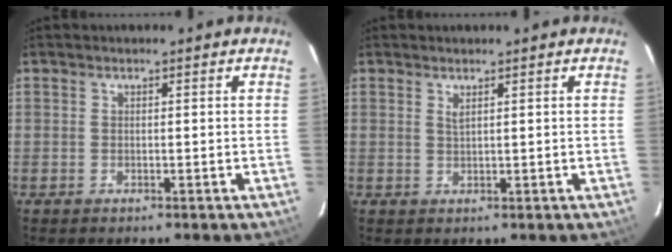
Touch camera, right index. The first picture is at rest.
{"total": 1.1, "force": [0.7, 0.2, 0.8], "torque": [-0.015, 0.000, 0.013]}